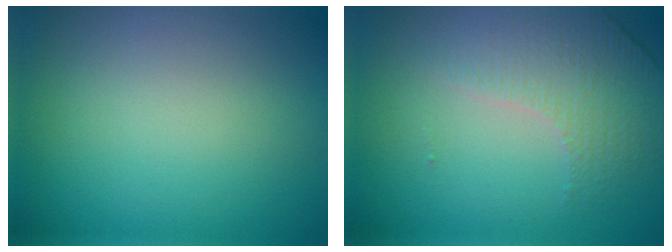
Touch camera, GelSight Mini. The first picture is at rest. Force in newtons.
{"total": 4.3, "press": 2.9, "slide": 3.2}